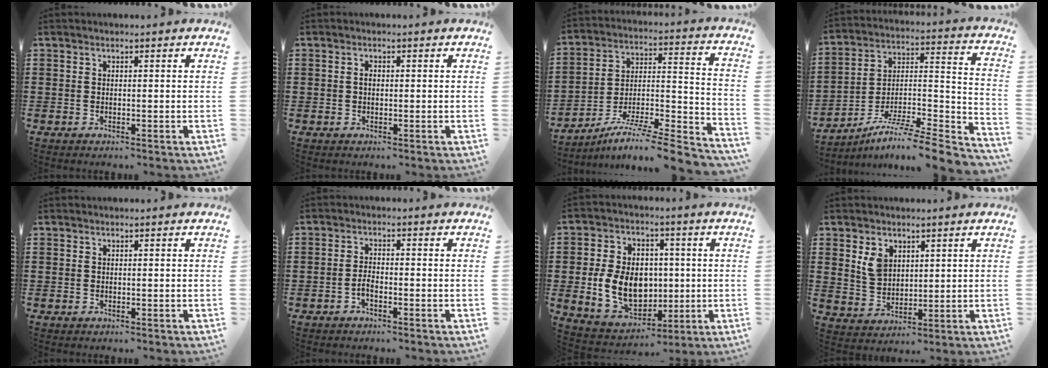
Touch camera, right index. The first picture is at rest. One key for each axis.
{"total": 1.0, "fx": -0.1, "fy": 0.6, "fz": 0.8, "tx": -0.017, "ty": 0.002, "tz": -0.002}
{"total": 7.9, "fx": -6.6, "fy": 0.2, "fz": 4.4, "tx": -0.070, "ty": -0.006, "tz": -0.134}
{"total": 8.0, "fx": -6.5, "fy": 0.8, "fz": 4.7, "tx": -0.075, "ty": -0.001, "tz": -0.129}
{"total": 0.0}
{"total": 1.9, "fx": -1.2, "fy": 0.5, "fz": 1.4, "tx": -0.035, "ty": -0.004, "tz": -0.025}
{"total": 11.4, "fx": -0.2, "fy": 8.9, "fz": 7.2, "tx": -0.147, "ty": 0.013, "tz": -0.003}
{"total": 4.6, "fx": 2.3, "fy": 3.3, "fz": 2.2, "tx": -0.054, "ty": 0.011, "tz": 0.044}